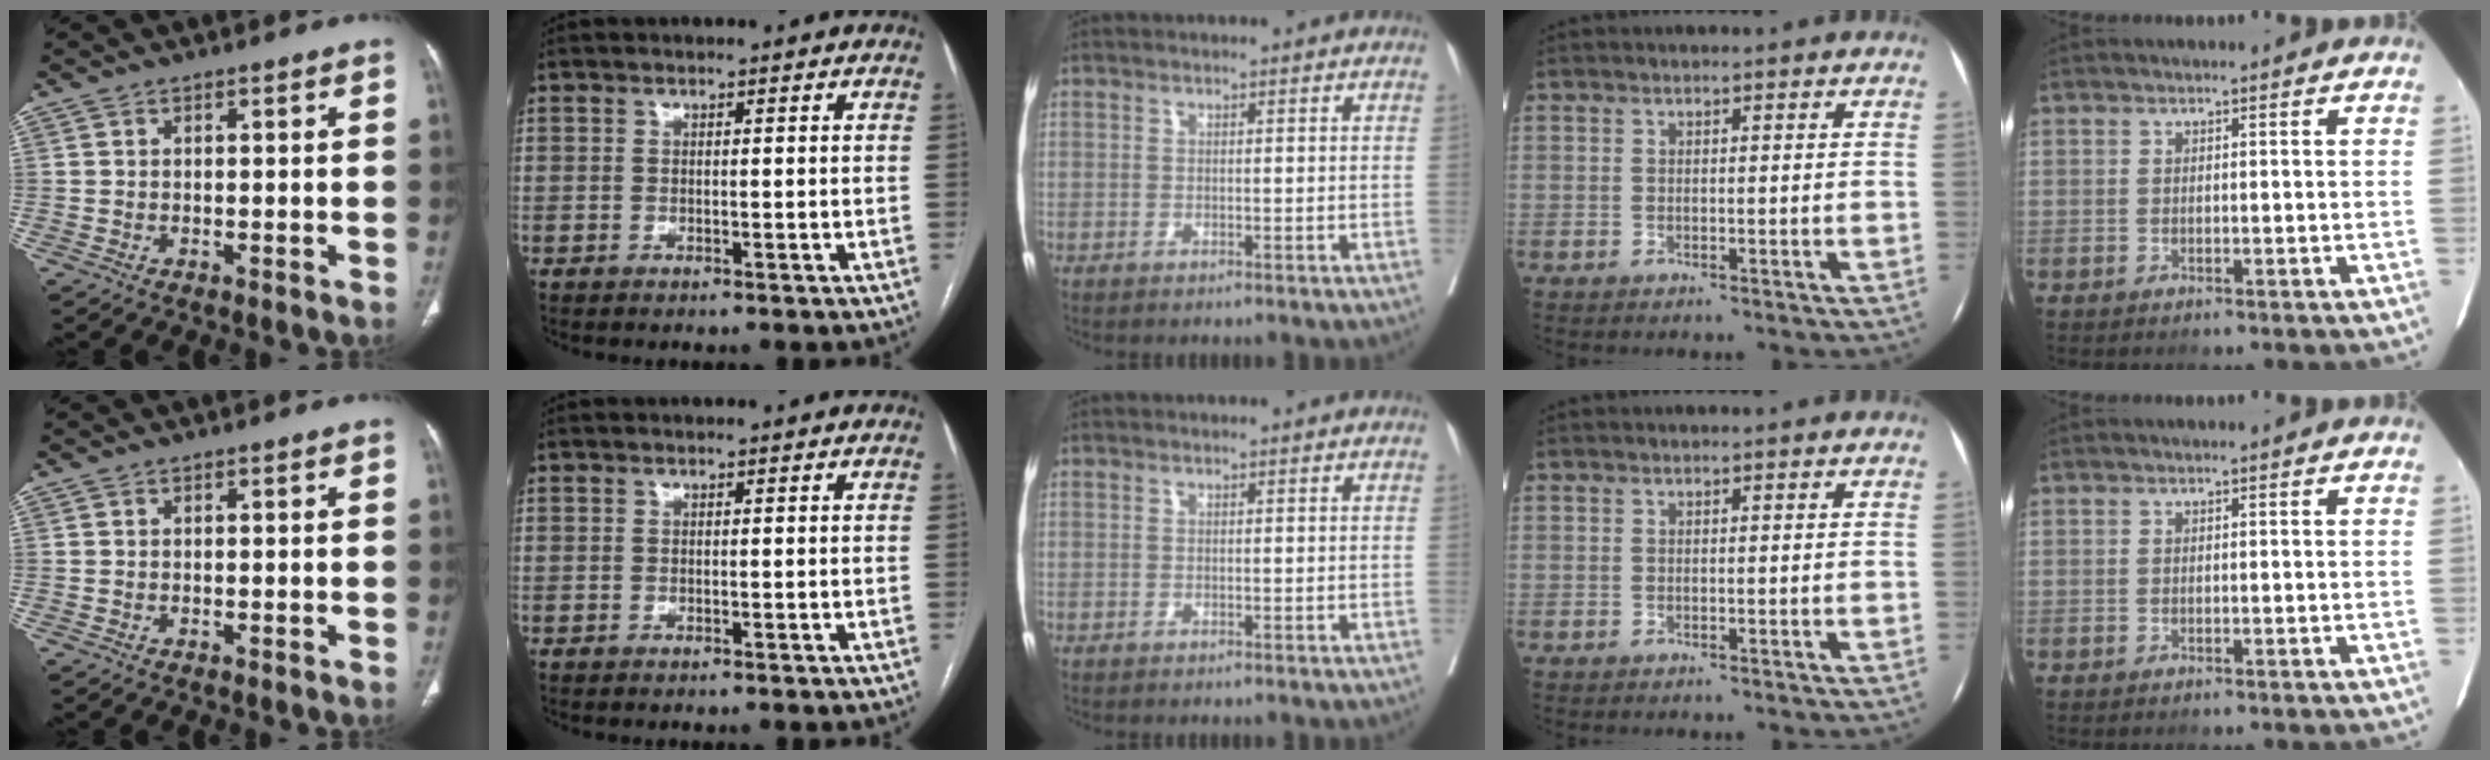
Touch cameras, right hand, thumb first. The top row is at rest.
{}